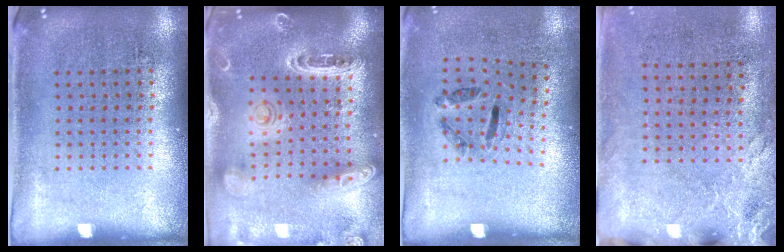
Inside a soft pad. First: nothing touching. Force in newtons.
{"total": 1.9, "press": 1.9, "slide": 0.5}
{"total": 1.4, "press": 0.8, "slide": 1.2}
{"total": 2.6, "press": 2.1, "slide": 1.5}